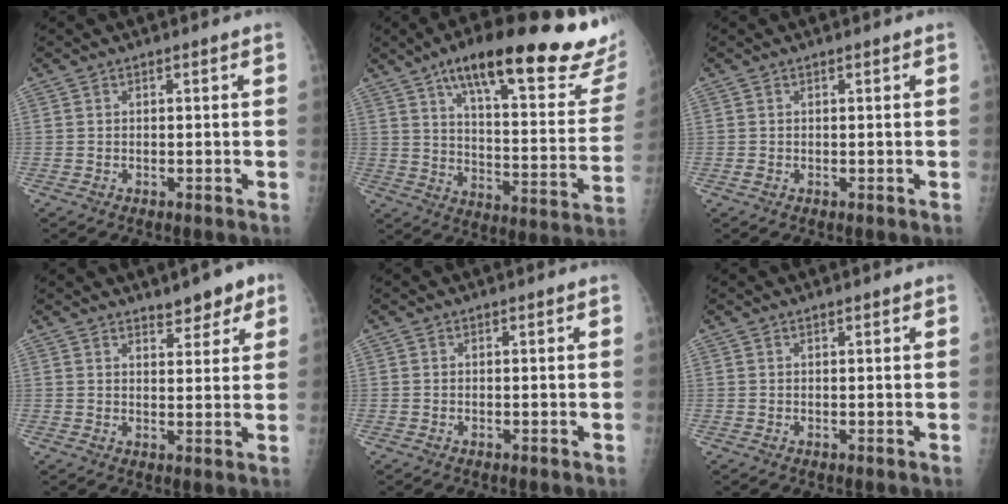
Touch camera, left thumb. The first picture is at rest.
{"total": 29.6, "force": [19.5, 7.2, 21.1], "torque": [-0.270, -0.052, 0.272]}
{"total": 0.5, "force": [0.1, 0.4, 0.4], "torque": [-0.004, 0.004, 0.004]}
{"total": 5.4, "force": [3.8, 2.3, 3.2], "torque": [-0.016, -0.021, 0.052]}
{"total": 0.0}
{"total": 0.5, "force": [0.4, 0.1, 0.3], "torque": [-0.006, -0.001, 0.006]}